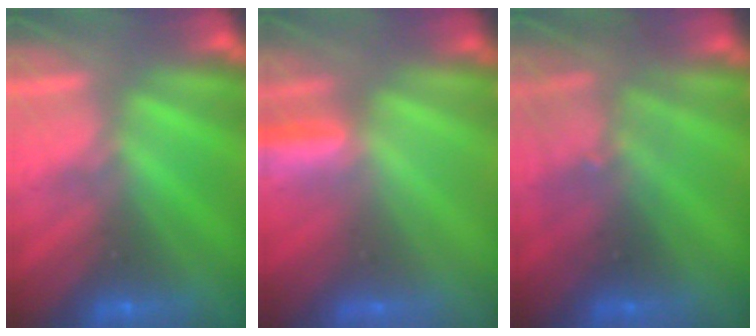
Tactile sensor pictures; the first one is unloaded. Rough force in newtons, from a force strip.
{"total": 3.0}
{"total": 3.2}